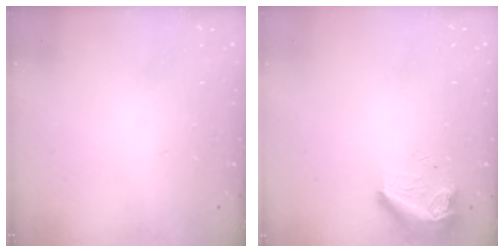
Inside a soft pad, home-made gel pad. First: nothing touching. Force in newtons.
{"total": 9.6, "press": 8.7, "slide": 4.2}